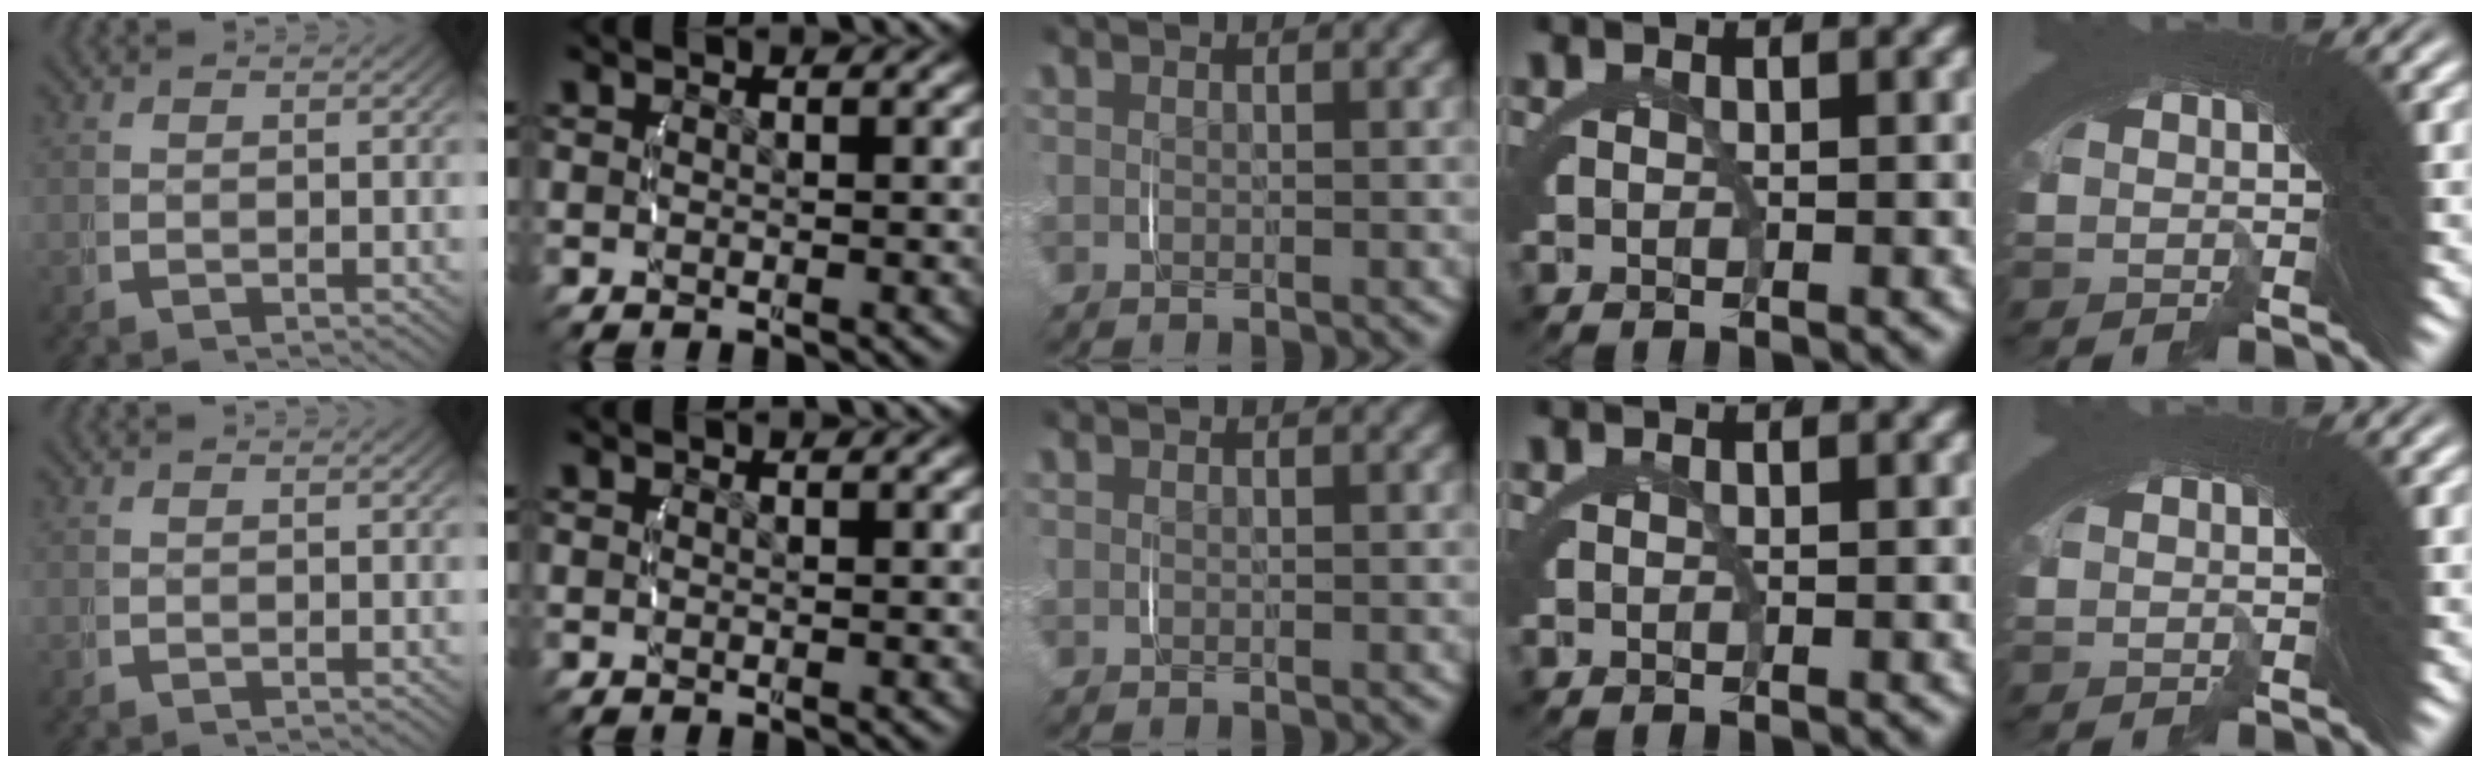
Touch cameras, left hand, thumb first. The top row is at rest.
{}